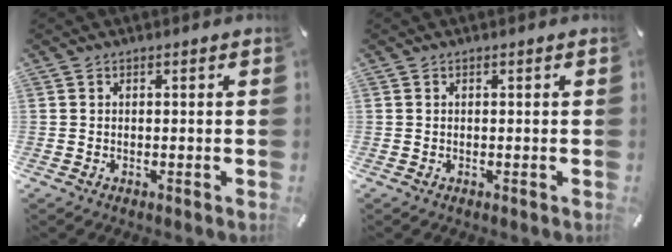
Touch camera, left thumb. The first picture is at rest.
{"total": 0.0}